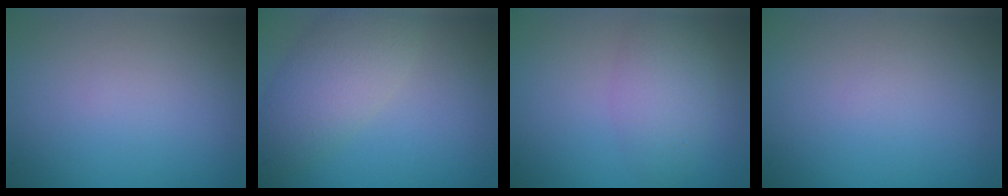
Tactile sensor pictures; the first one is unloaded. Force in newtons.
{"total": 5.0, "press": 5.0, "slide": 0.3}
{"total": 3.2, "press": 3.2, "slide": 0.1}
{"total": 0.0}